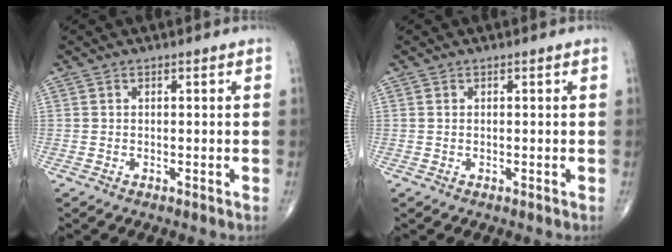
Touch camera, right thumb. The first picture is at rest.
{"total": 0.0}